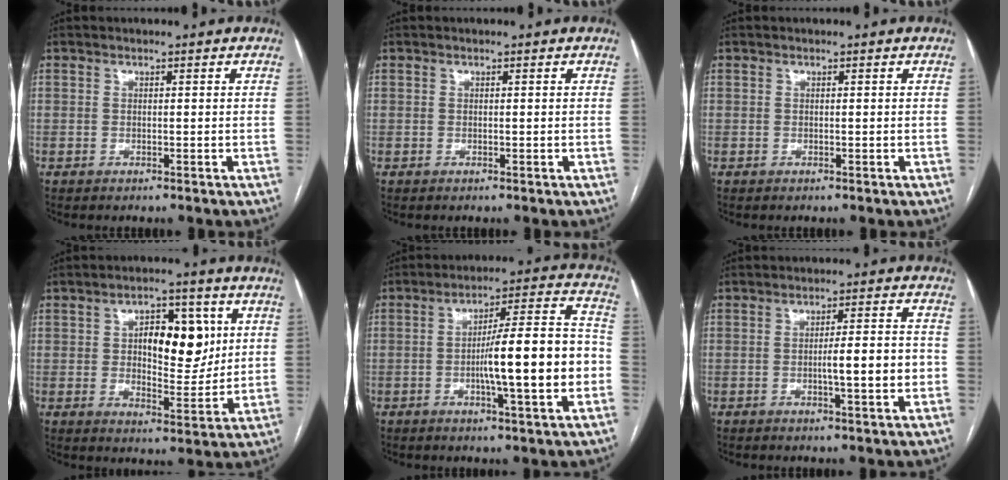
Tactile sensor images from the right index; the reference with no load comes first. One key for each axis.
{"total": 0.0}
{"total": 0.0}
{"total": 10.4, "fx": 2.5, "fy": 5.0, "fz": 8.8, "tx": -0.122, "ty": 0.015, "tz": 0.044}
{"total": 14.8, "fx": -3.0, "fy": 1.3, "fz": 14.5, "tx": -0.220, "ty": 0.018, "tz": -0.045}
{"total": 6.4, "fx": -1.4, "fy": 0.5, "fz": 6.2, "tx": -0.094, "ty": 0.008, "tz": -0.018}